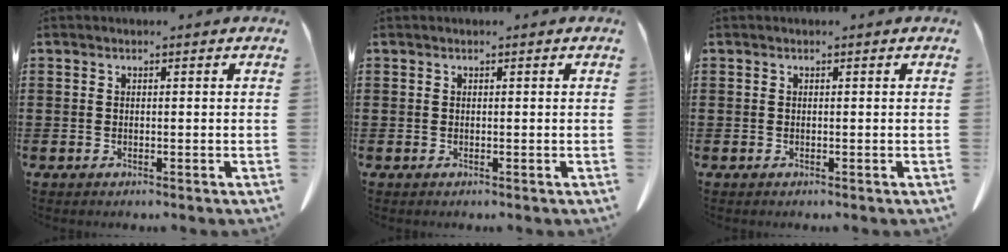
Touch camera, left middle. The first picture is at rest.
{"total": 0.0}
{"total": 0.0}